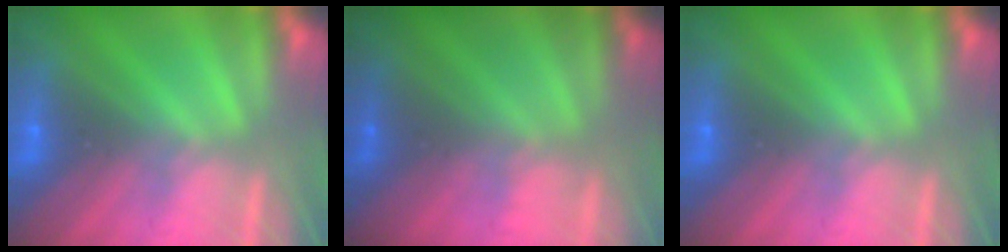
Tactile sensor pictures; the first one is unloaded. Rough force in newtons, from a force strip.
{"total": 1.8}
{"total": 0.0}